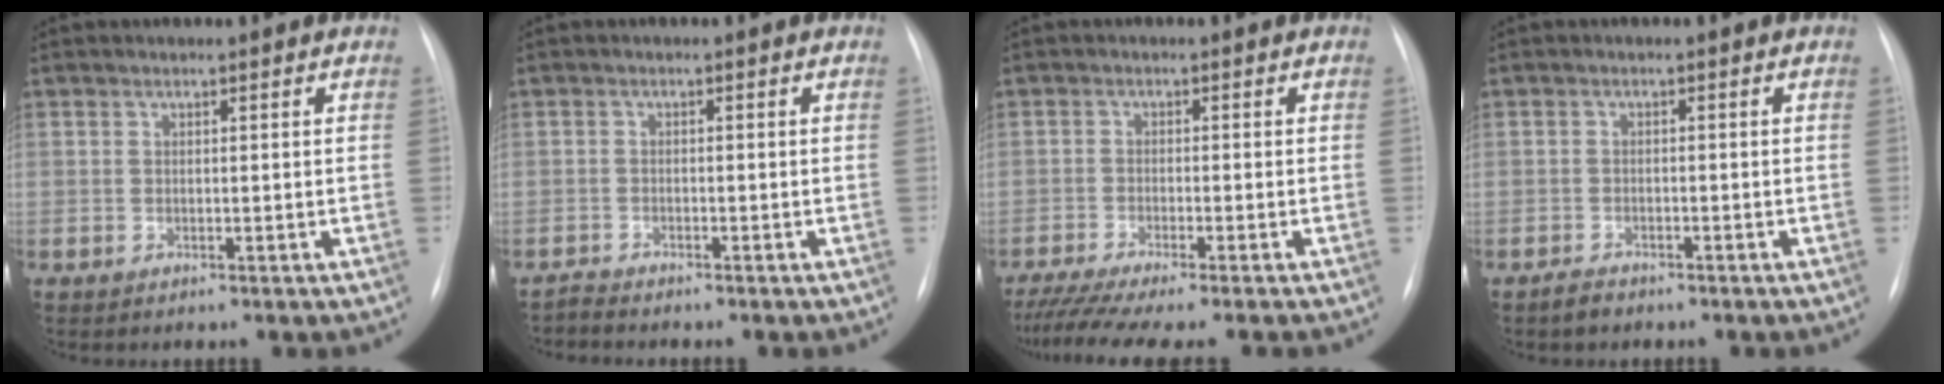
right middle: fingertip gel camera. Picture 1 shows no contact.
{"total": 1.2, "force": [-1.1, -0.2, -0.4], "torque": [0.006, -0.009, -0.023]}
{"total": 10.0, "force": [-8.5, -1.0, 5.2], "torque": [-0.064, -0.026, -0.133]}
{"total": 1.4, "force": [-1.2, 0.6, 0.4], "torque": [-0.014, -0.001, -0.020]}